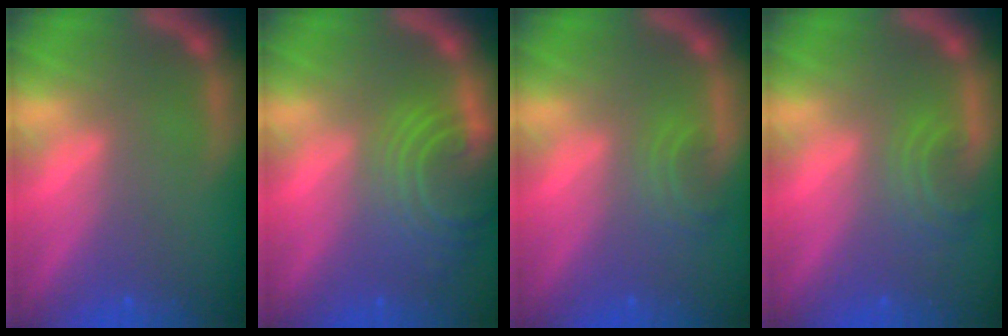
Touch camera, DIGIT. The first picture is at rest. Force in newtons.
{"total": 8.1}
{"total": 2.4}
{"total": 2.9}